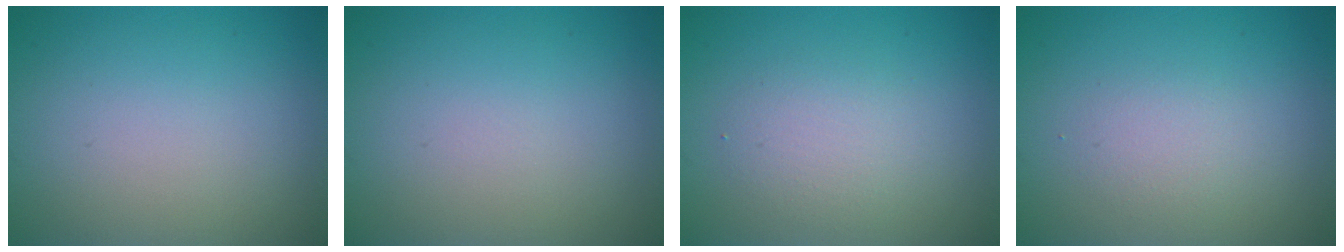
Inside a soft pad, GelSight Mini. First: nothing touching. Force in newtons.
{"total": 0.0}
{"total": 2.2, "press": 2.2, "slide": 0.2}
{"total": 1.5, "press": 1.5, "slide": 0.1}